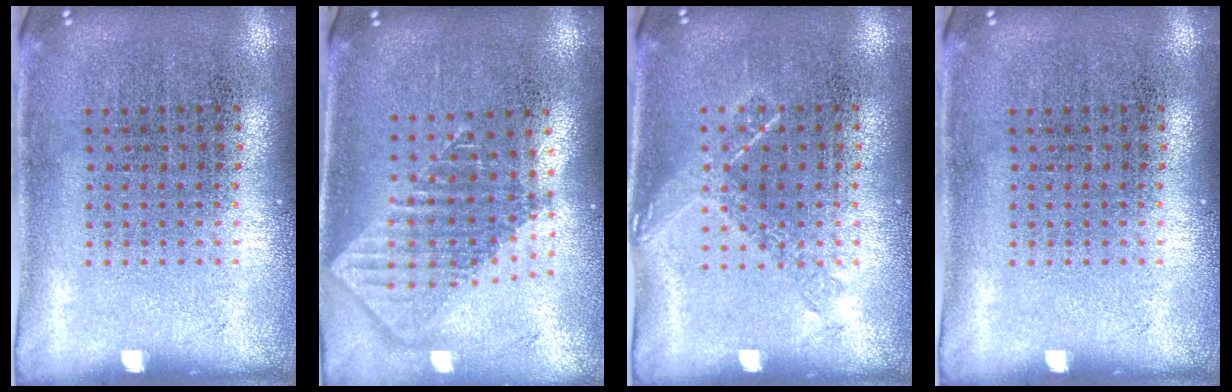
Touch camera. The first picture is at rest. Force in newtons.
{"total": 1.9, "press": 1.5, "slide": 1.2}
{"total": 1.0, "press": 0.9, "slide": 0.5}
{"total": 0.0}